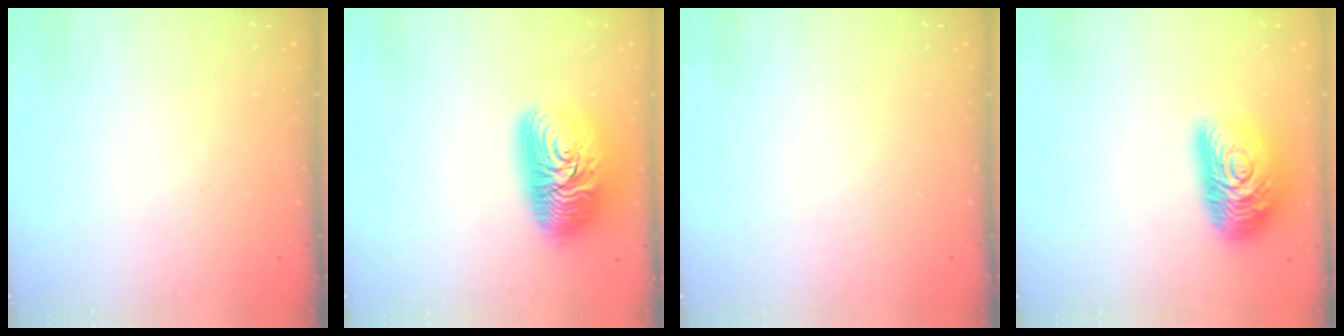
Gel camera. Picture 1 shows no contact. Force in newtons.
{"total": 17.1, "press": 17.1, "slide": 1.1}
{"total": 0.0}
{"total": 17.5, "press": 17.5, "slide": 0.8}